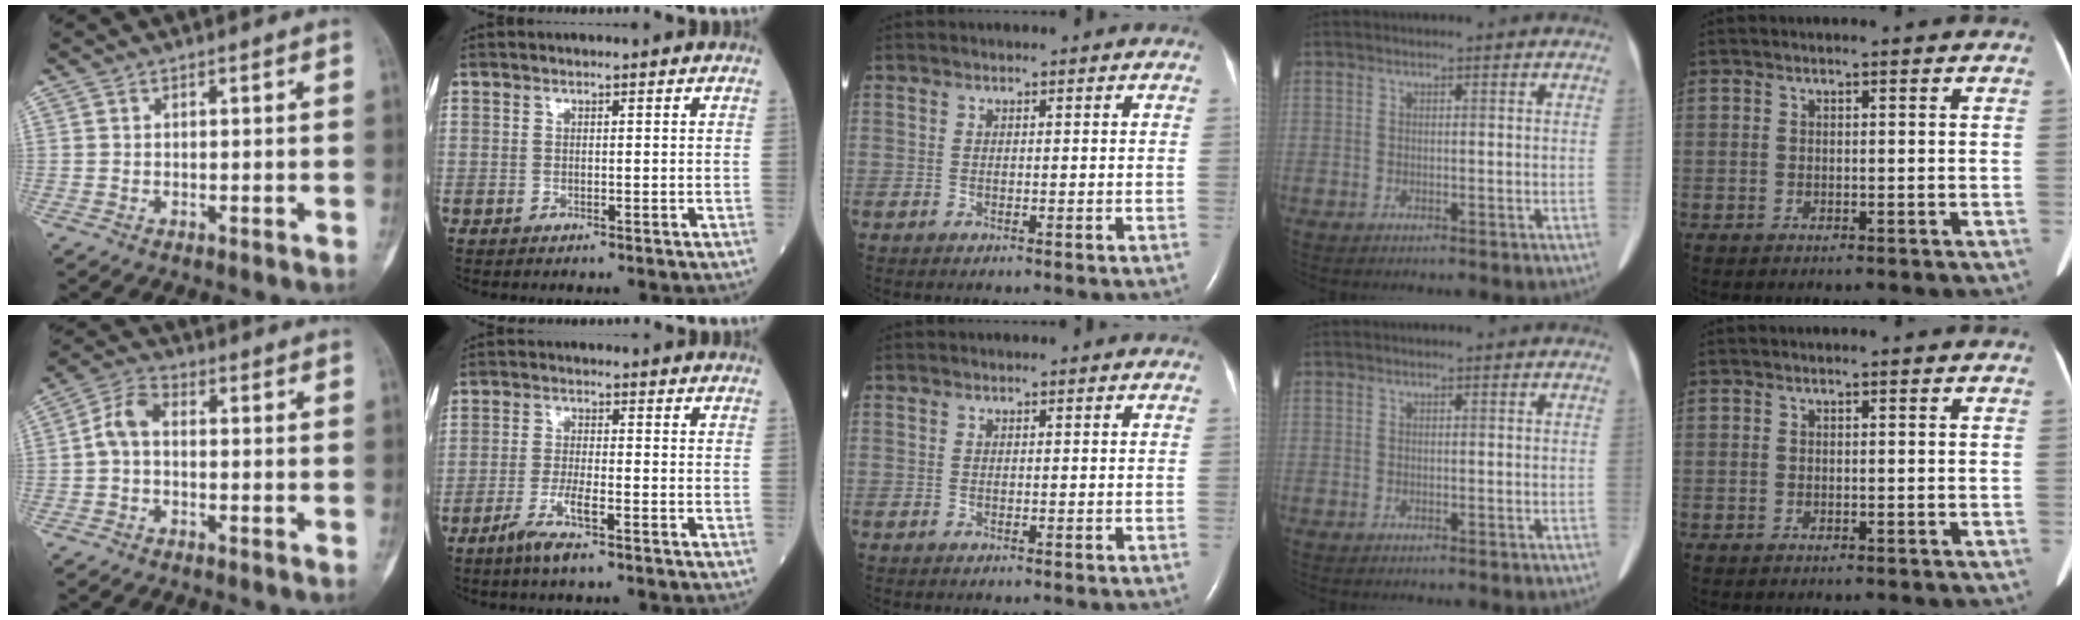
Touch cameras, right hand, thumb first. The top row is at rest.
{"thumb": {"total": 5.1, "force": [-0.5, 3.1, 4.1], "torque": [-0.080, 0.018, -0.022]}, "index": {"total": 5.1, "force": [-3.0, 0.3, 4.0], "torque": [-0.081, -0.006, -0.059]}}